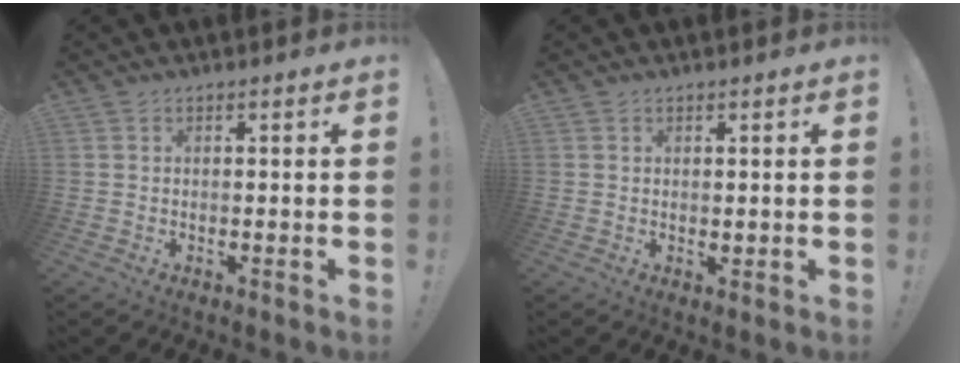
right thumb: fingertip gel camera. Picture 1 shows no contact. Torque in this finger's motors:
{"motor_torque": [0.10, 0.01, -0.04, 0.16, -0.01]}